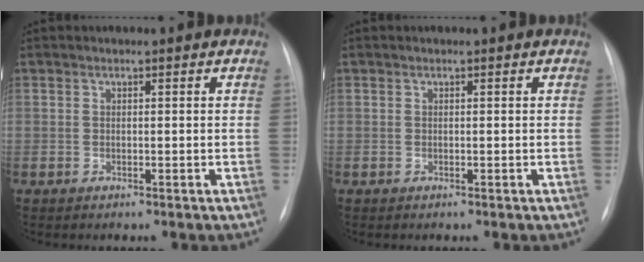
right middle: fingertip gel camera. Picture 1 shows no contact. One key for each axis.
{"total": 0.0}